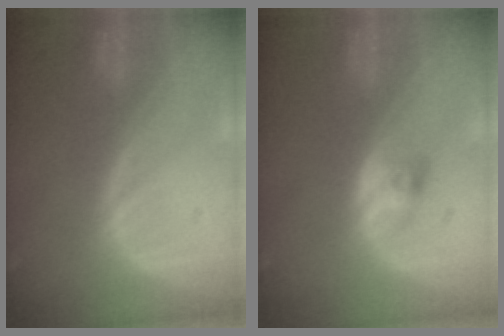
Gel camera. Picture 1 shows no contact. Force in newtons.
{"total": 2.7, "press": 2.4, "slide": 1.1}